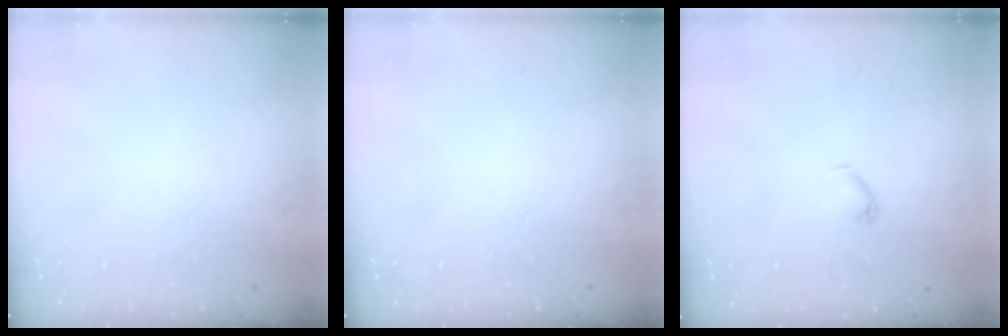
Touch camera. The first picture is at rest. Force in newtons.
{"total": 0.0}
{"total": 2.8, "press": 2.8, "slide": 0.4}